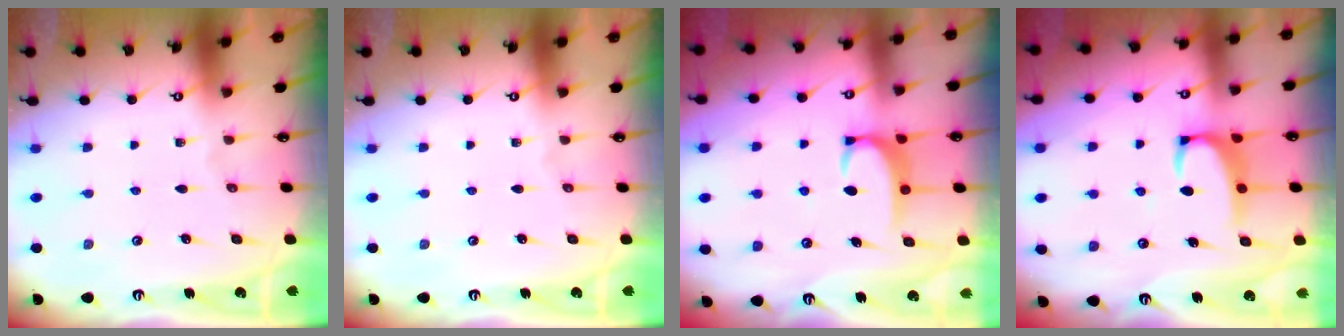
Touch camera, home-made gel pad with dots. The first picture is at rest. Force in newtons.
{"total": 0.0}
{"total": 3.5, "press": 3.5, "slide": 0.4}
{"total": 3.4, "press": 3.3, "slide": 0.7}